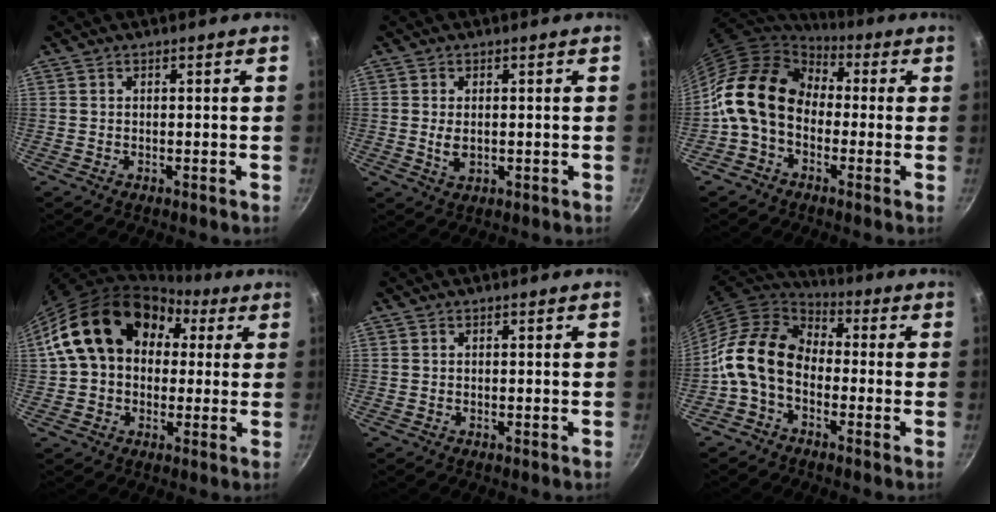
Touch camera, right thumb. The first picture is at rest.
{"total": 3.2, "force": [0.0, 1.9, 2.6], "torque": [-0.049, -0.006, 0.004]}
{"total": 14.7, "force": [-0.7, 11.3, 9.3], "torque": [-0.137, 0.039, -0.035]}
{"total": 18.7, "force": [4.5, 14.0, 11.7], "torque": [-0.169, 0.038, 0.066]}
{"total": 0.0}
{"total": 12.8, "force": [-2.7, 9.2, 8.5], "torque": [-0.131, 0.040, -0.074]}